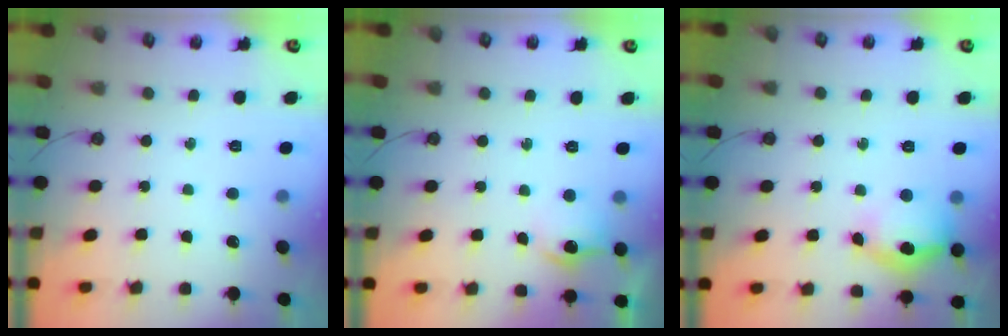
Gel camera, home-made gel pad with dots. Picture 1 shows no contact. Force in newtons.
{"total": 9.2, "press": 9.1, "slide": 0.9}
{"total": 14.1, "press": 14.0, "slide": 1.9}